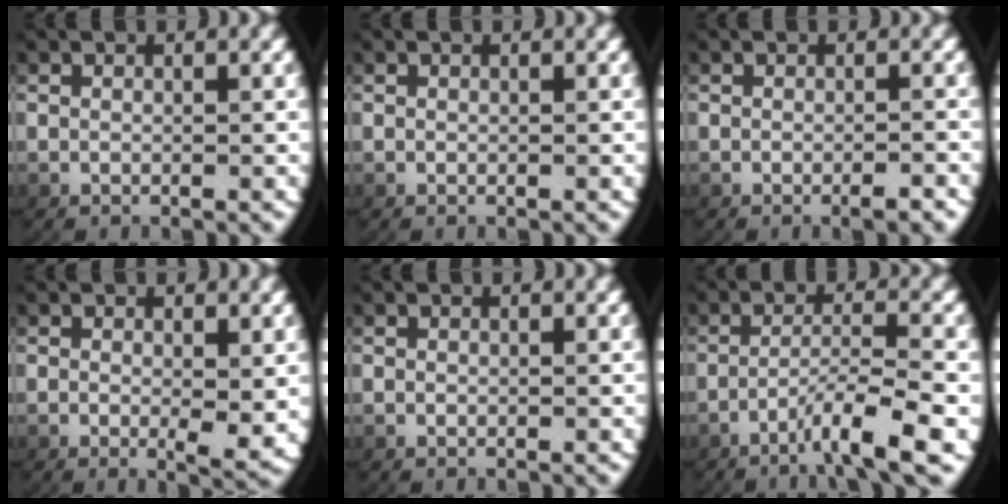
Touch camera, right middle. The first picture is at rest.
{"total": 0.0}
{"total": 1.1, "force": [-1.0, 0.1, 0.6], "torque": [-0.007, 0.008, -0.018]}
{"total": 2.3, "force": [-0.2, 0.6, 2.2], "torque": [-0.039, -0.015, 0.002]}
{"total": 0.0}
{"total": 4.6, "force": [-2.5, 0.2, 3.8], "torque": [-0.068, -0.002, -0.037]}